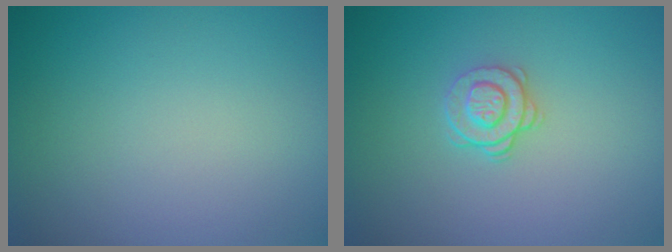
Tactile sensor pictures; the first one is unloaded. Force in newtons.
{"total": 1.7, "press": 1.3, "slide": 1.1}